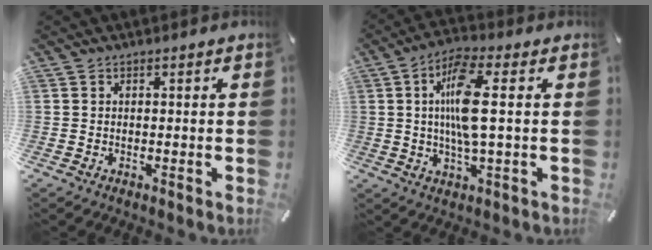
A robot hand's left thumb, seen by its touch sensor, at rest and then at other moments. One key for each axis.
{"total": 11.2, "fx": 1.3, "fy": 2.8, "fz": 10.7, "tx": -0.216, "ty": -0.001, "tz": 0.016}